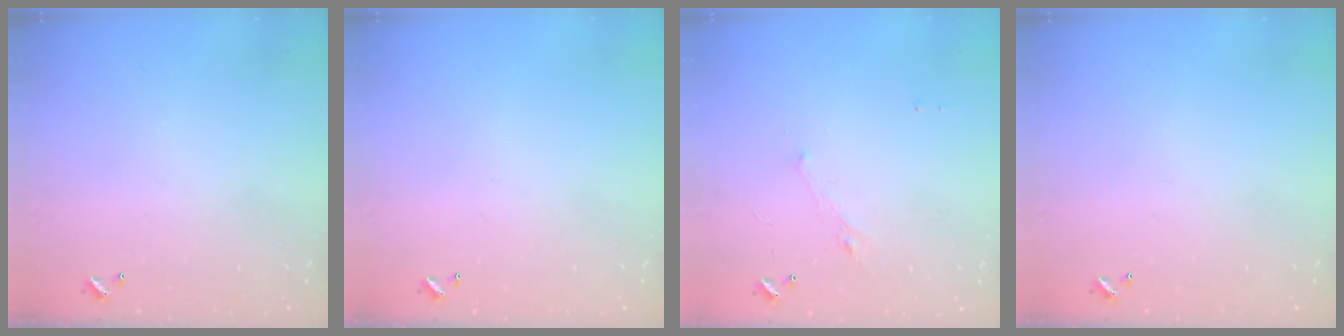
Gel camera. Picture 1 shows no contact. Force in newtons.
{"total": 0.0}
{"total": 1.3, "press": 1.2, "slide": 0.6}
{"total": 0.0}